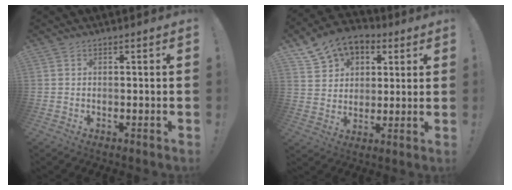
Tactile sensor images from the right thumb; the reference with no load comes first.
{"total": 11.2, "force": [6.3, 8.4, 3.9], "torque": [-0.067, -0.033, 0.127]}